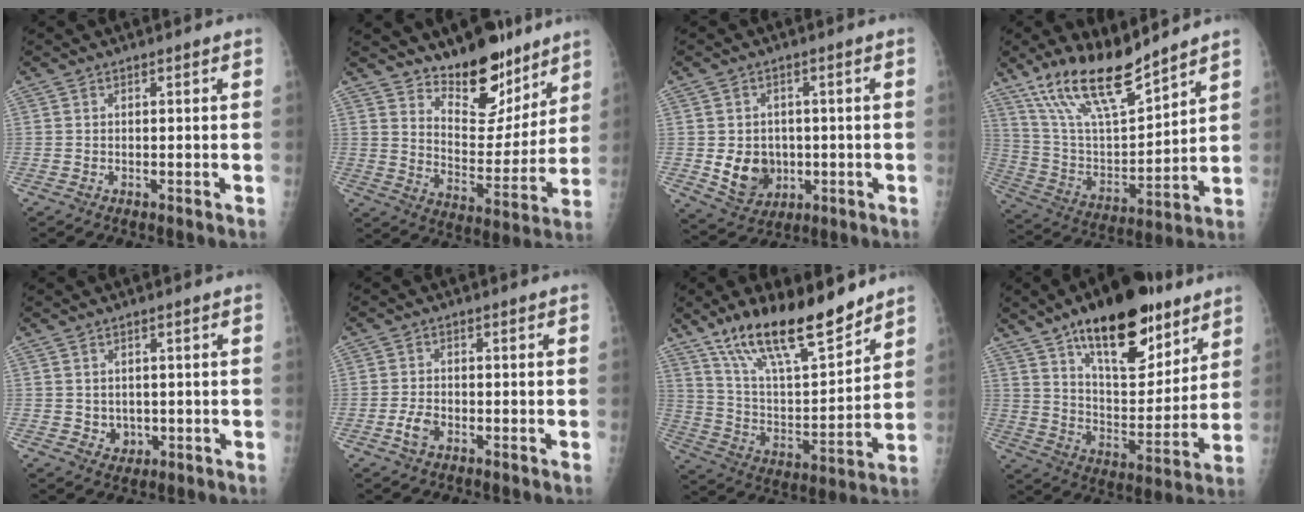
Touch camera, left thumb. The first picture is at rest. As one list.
[{"total": 15.0, "force": [11.6, 6.6, 6.9], "torque": [-0.051, -0.096, 0.190]}, {"total": 8.2, "force": [-0.8, 7.0, 4.3], "torque": [-0.039, -0.002, 0.004]}, {"total": 17.4, "force": [13.5, 4.4, 10.0], "torque": [-0.163, -0.068, 0.263]}, {"total": 2.8, "force": [0.1, 2.5, 1.3], "torque": [-0.010, -0.003, 0.011]}, {"total": 2.9, "force": [-1.3, 1.8, 1.9], "torque": [-0.039, 0.007, -0.024]}, {"total": 20.4, "force": [14.9, 6.1, 12.5], "torque": [-0.184, -0.077, 0.267]}, {"total": 23.9, "force": [14.7, 10.1, 15.9], "torque": [-0.203, -0.063, 0.240]}]